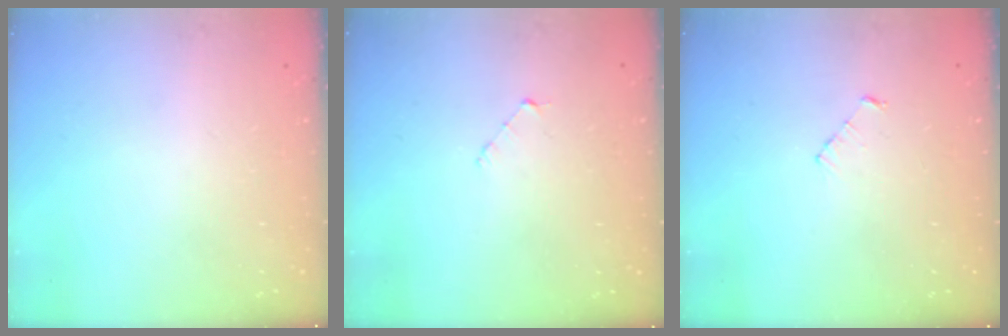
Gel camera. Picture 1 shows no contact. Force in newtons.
{"total": 3.6, "press": 3.5, "slide": 0.3}
{"total": 3.1, "press": 3.0, "slide": 0.3}